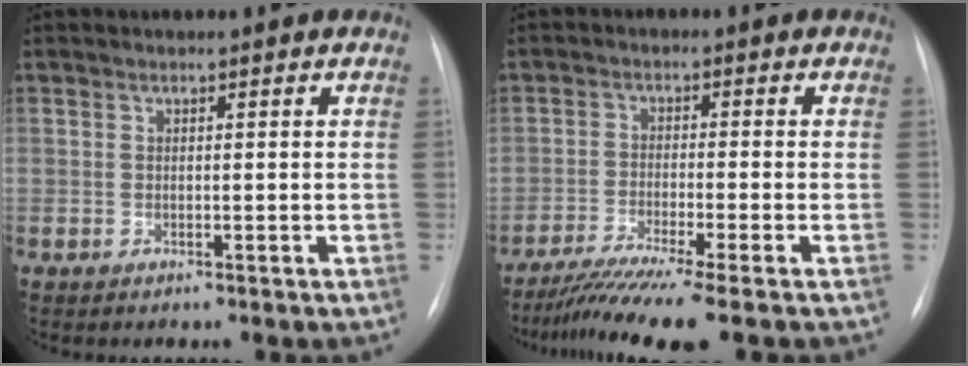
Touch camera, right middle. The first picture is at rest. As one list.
[{"total": 8.9, "force": [-7.0, -1.5, 5.3], "torque": [-0.083, -0.032, -0.116]}]